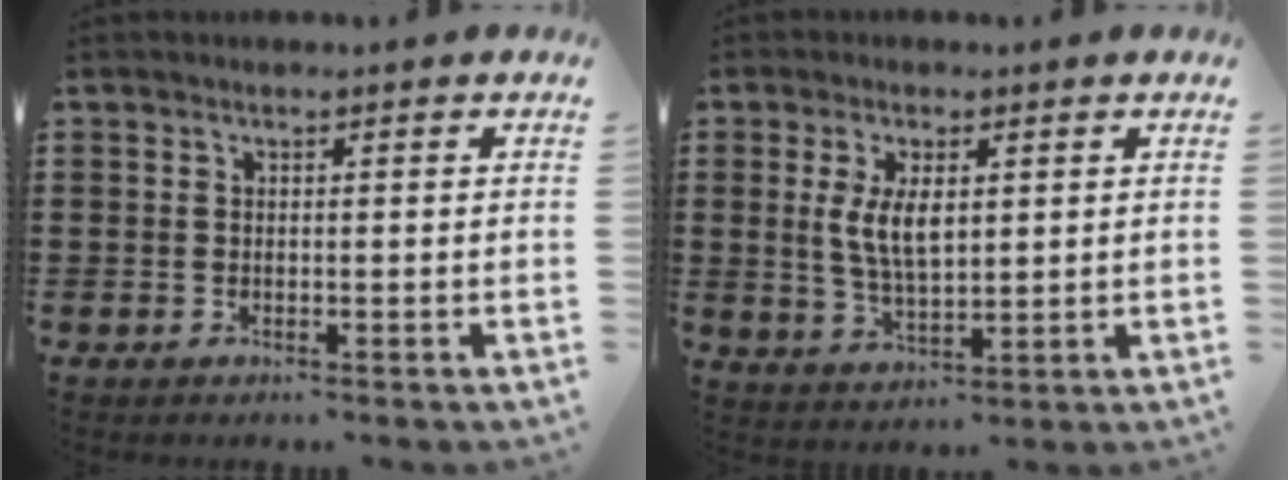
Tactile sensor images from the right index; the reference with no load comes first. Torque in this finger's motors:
{"motor_torque": [1.79, 0.35, 0.69, 0.18]}